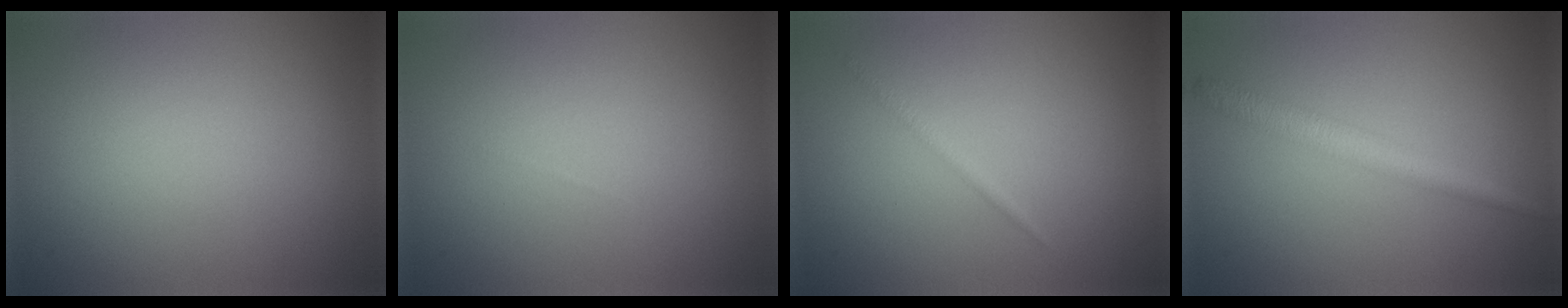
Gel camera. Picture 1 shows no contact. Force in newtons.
{"total": 0.0}
{"total": 0.7, "press": 0.7, "slide": 0.1}
{"total": 2.8, "press": 2.8, "slide": 0.1}